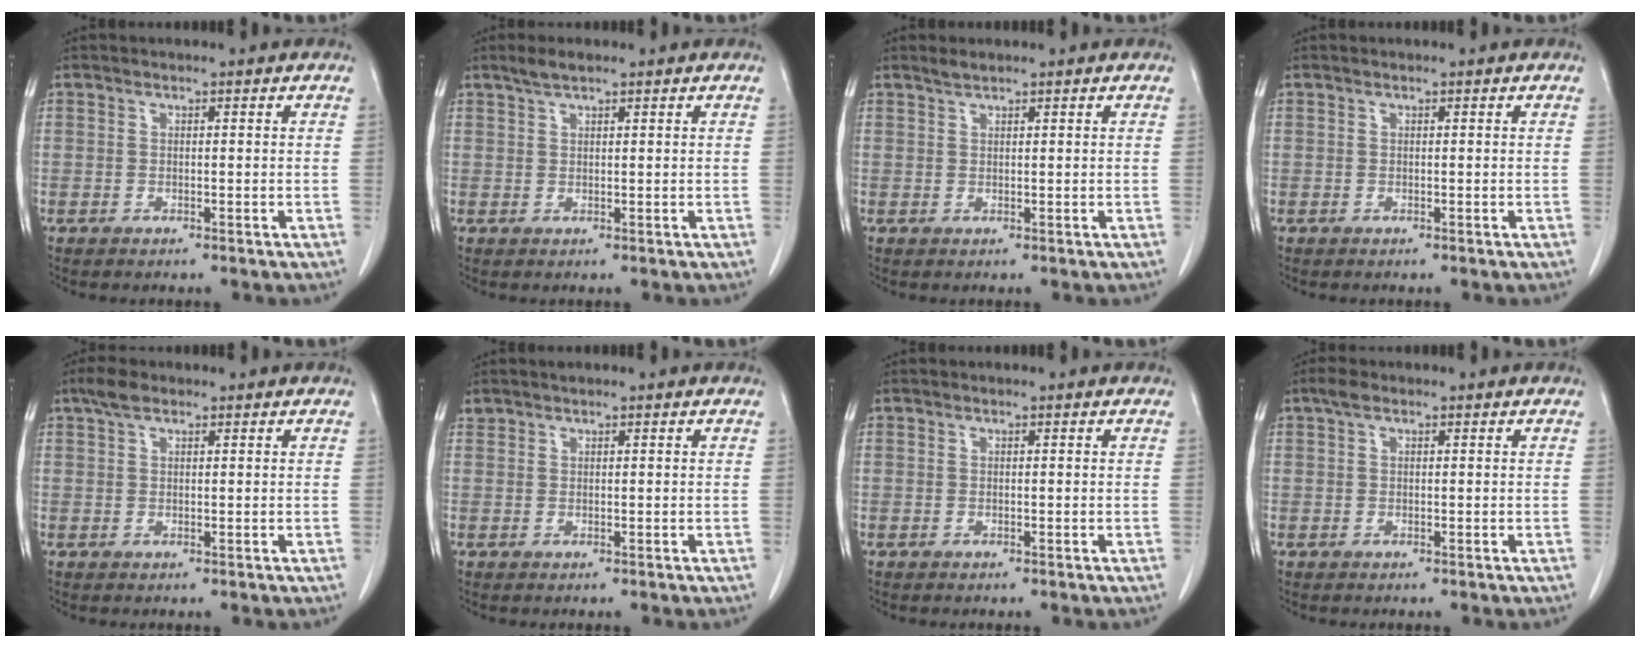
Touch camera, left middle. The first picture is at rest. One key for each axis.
{"total": 2.2, "fx": 1.8, "fy": 0.4, "fz": 1.3, "tx": -0.032, "ty": 0.006, "tz": 0.034}
{"total": 1.1, "fx": 1.1, "fy": 0.0, "fz": 0.4, "tx": -0.012, "ty": 0.002, "tz": 0.024}
{"total": 0.0}
{"total": 2.5, "fx": 1.8, "fy": 1.0, "fz": 1.5, "tx": -0.035, "ty": 0.012, "tz": 0.034}
{"total": 0.9, "fx": 0.9, "fy": 0.1, "fz": 0.2, "tx": -0.012, "ty": 0.007, "tz": 0.021}
{"total": 0.0}
{"total": 1.6, "fx": 1.0, "fy": 0.6, "fz": 1.0, "tx": -0.024, "ty": 0.015, "tz": 0.019}